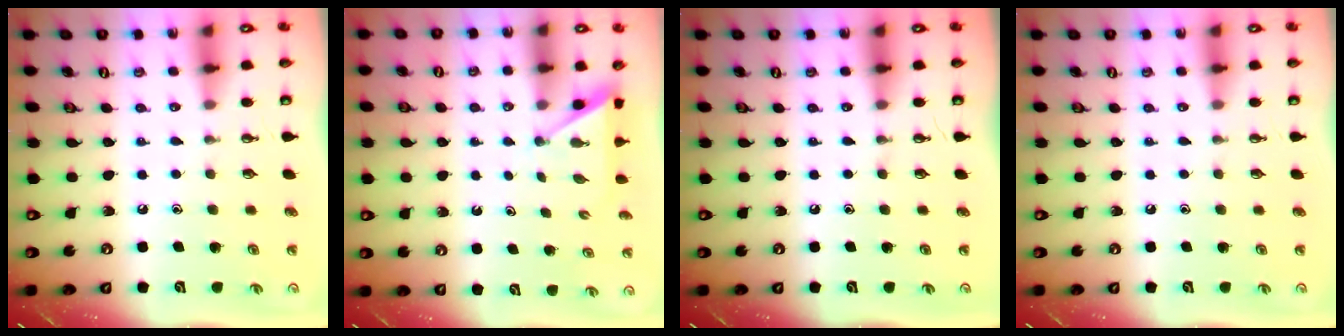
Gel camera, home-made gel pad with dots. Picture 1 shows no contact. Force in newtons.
{"total": 2.9, "press": 2.9, "slide": 0.2}
{"total": 0.0}
{"total": 0.0}